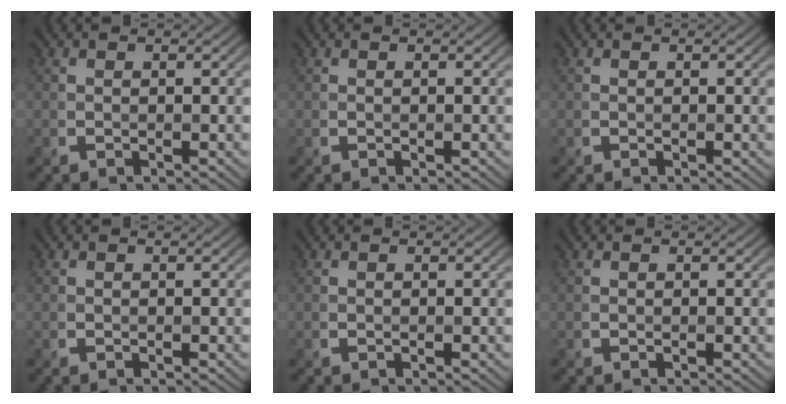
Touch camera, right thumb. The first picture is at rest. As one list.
[{"total": 0.0}, {"total": 0.0}, {"total": 0.0}, {"total": 0.0}, {"total": 0.0}]